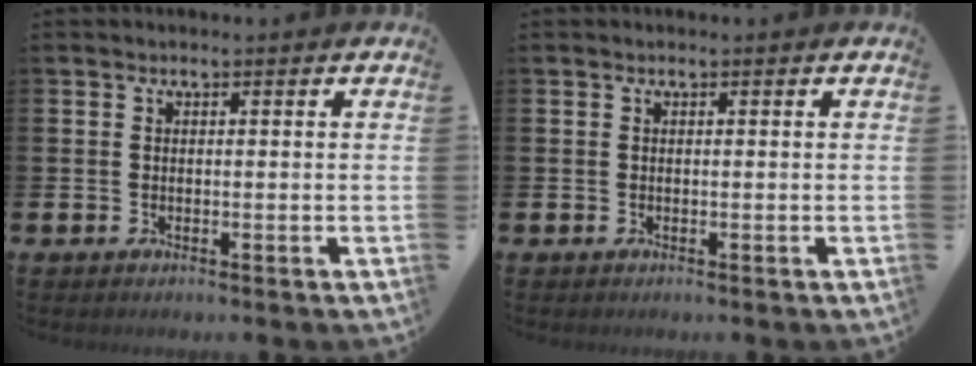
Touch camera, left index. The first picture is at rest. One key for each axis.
{"total": 0.0}